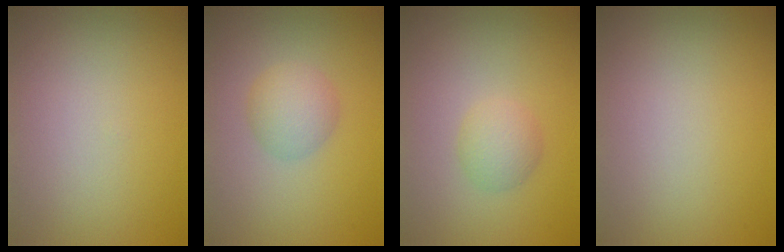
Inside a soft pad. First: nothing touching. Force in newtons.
{"total": 2.6, "press": 2.6, "slide": 0.1}
{"total": 2.0, "press": 2.0, "slide": 0.0}
{"total": 0.0}